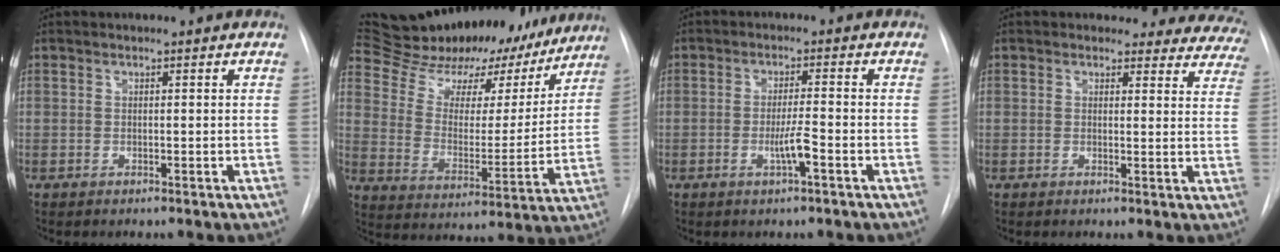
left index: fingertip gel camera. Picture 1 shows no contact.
{"total": 27.9, "force": [24.8, 8.6, 9.5], "torque": [-0.162, -0.003, 0.350]}
{"total": 3.5, "force": [-1.5, -0.1, 3.2], "torque": [-0.057, -0.004, -0.028]}
{"total": 14.3, "force": [13.2, 5.2, 1.5], "torque": [0.022, -0.043, 0.115]}